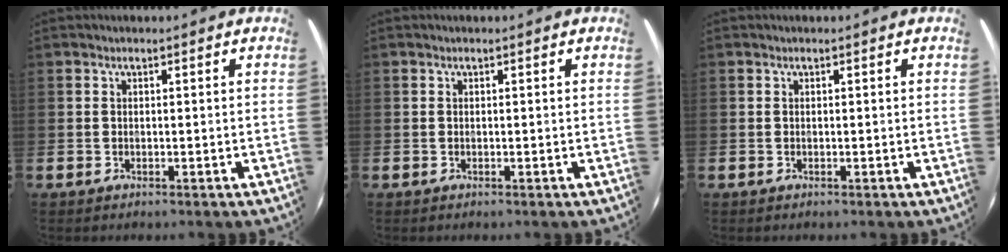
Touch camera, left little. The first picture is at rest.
{"total": 0.0}
{"total": 0.0}